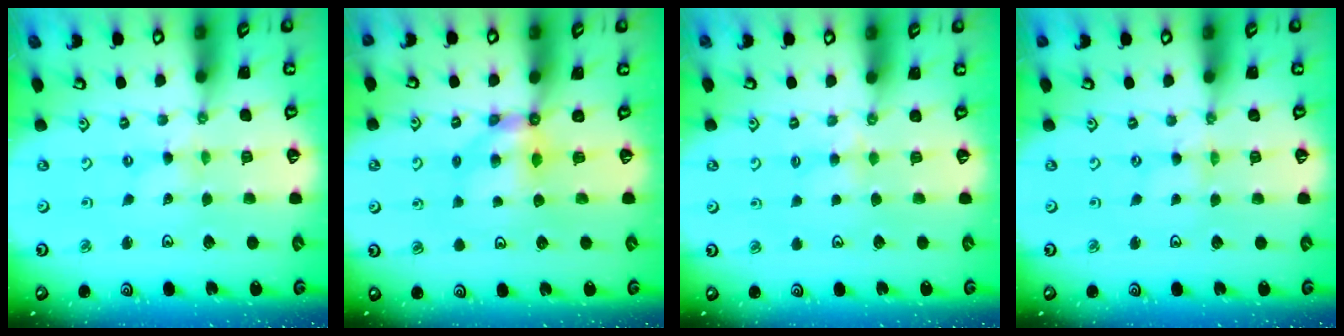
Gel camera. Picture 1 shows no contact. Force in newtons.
{"total": 5.8, "press": 5.8, "slide": 0.3}
{"total": 3.0, "press": 2.9, "slide": 0.5}
{"total": 0.0}